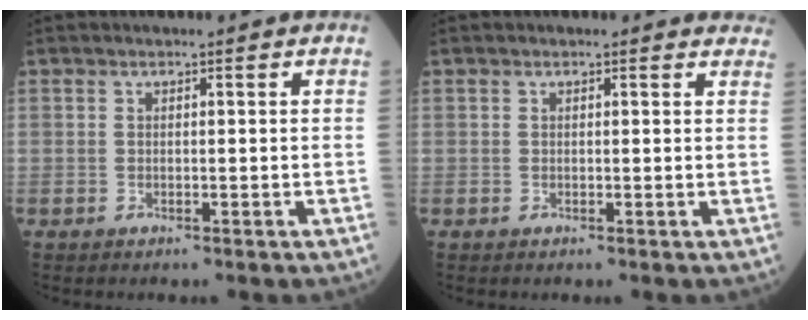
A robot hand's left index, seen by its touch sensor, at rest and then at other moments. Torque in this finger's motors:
{"motor_torque": [-0.08, 0.03, -0.05, 0.00]}